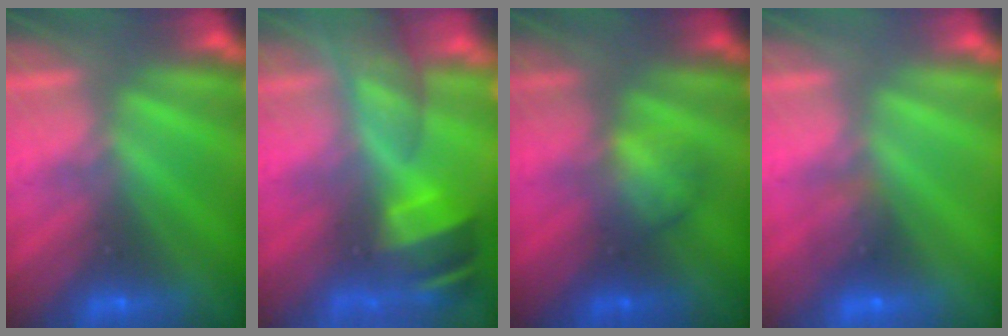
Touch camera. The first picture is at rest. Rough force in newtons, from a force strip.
{"total": 7.3}
{"total": 2.0}
{"total": 1.5}